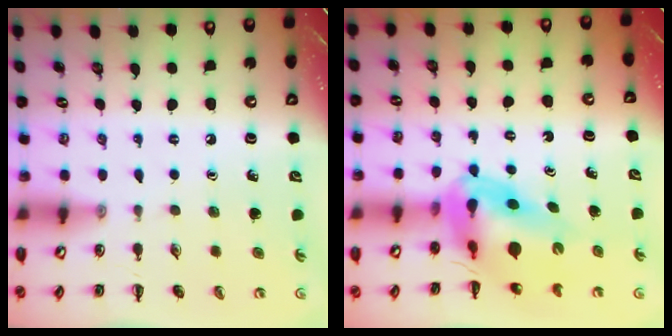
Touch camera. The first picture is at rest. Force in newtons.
{"total": 9.5, "press": 9.0, "slide": 3.0}